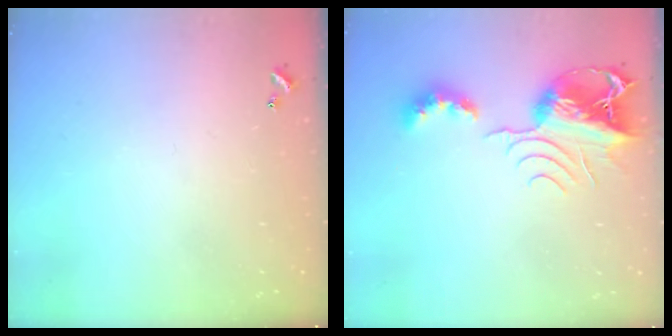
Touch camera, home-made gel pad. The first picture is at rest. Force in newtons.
{"total": 11.3, "press": 11.2, "slide": 1.1}